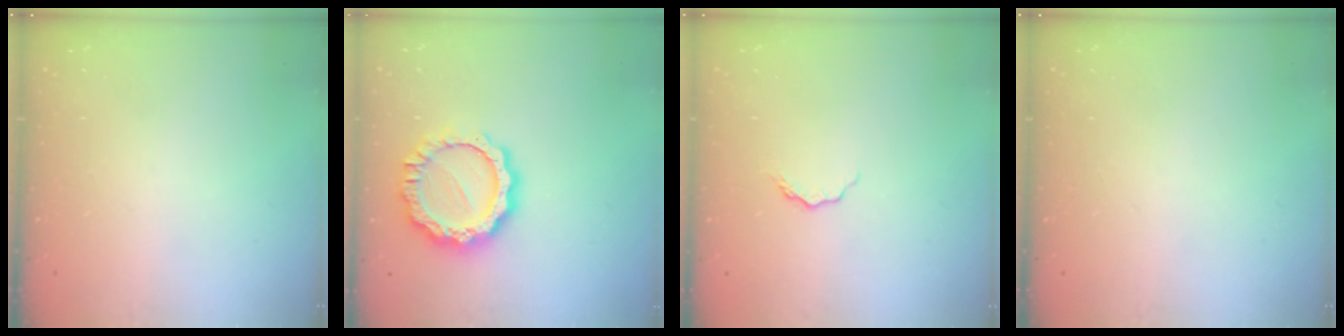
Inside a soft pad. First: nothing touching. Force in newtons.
{"total": 13.5, "press": 13.5, "slide": 1.0}
{"total": 4.4, "press": 4.4, "slide": 0.4}
{"total": 0.0}